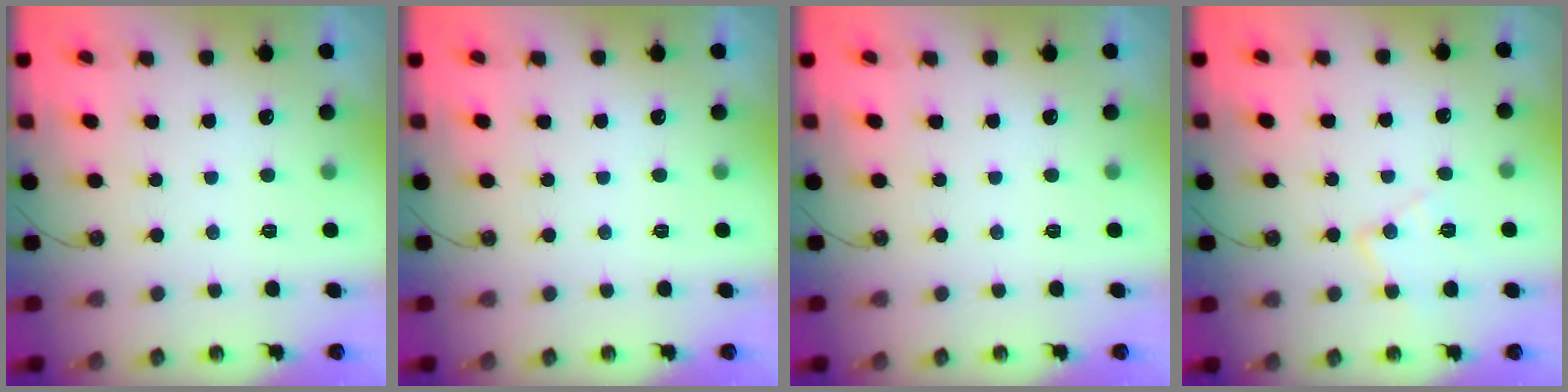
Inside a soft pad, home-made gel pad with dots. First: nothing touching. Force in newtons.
{"total": 0.0}
{"total": 0.0}
{"total": 10.1, "press": 10.1, "slide": 0.7}